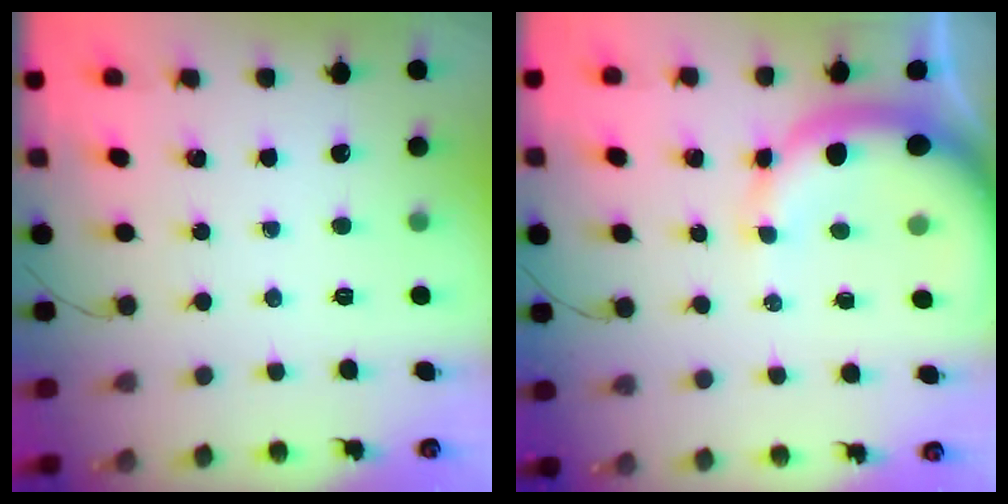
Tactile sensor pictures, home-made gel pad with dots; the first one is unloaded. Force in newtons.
{"total": 10.8, "press": 10.5, "slide": 2.3}